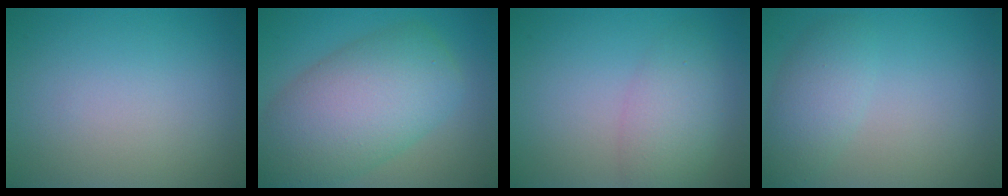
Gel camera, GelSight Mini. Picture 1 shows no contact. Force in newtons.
{"total": 10.0, "press": 10.0, "slide": 0.5}
{"total": 3.7, "press": 3.7, "slide": 0.1}
{"total": 3.0, "press": 3.0, "slide": 0.1}